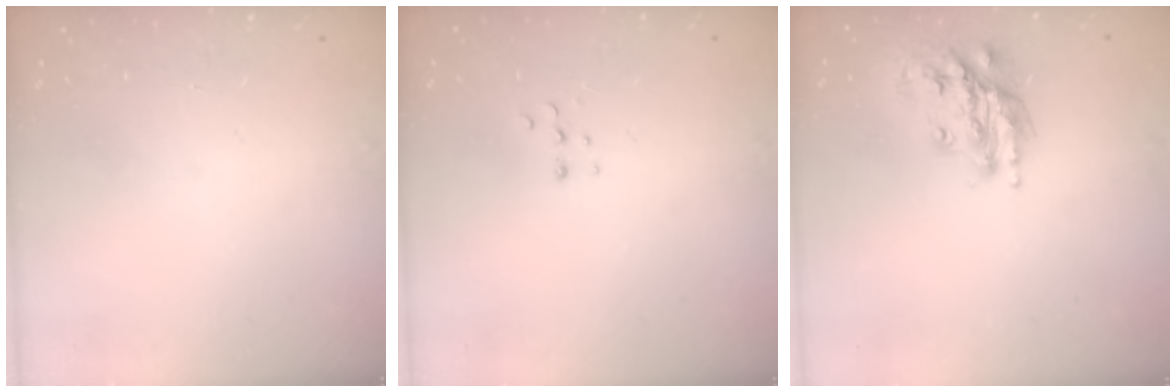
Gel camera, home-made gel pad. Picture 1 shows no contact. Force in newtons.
{"total": 3.8, "press": 3.7, "slide": 0.9}
{"total": 17.5, "press": 17.4, "slide": 1.4}